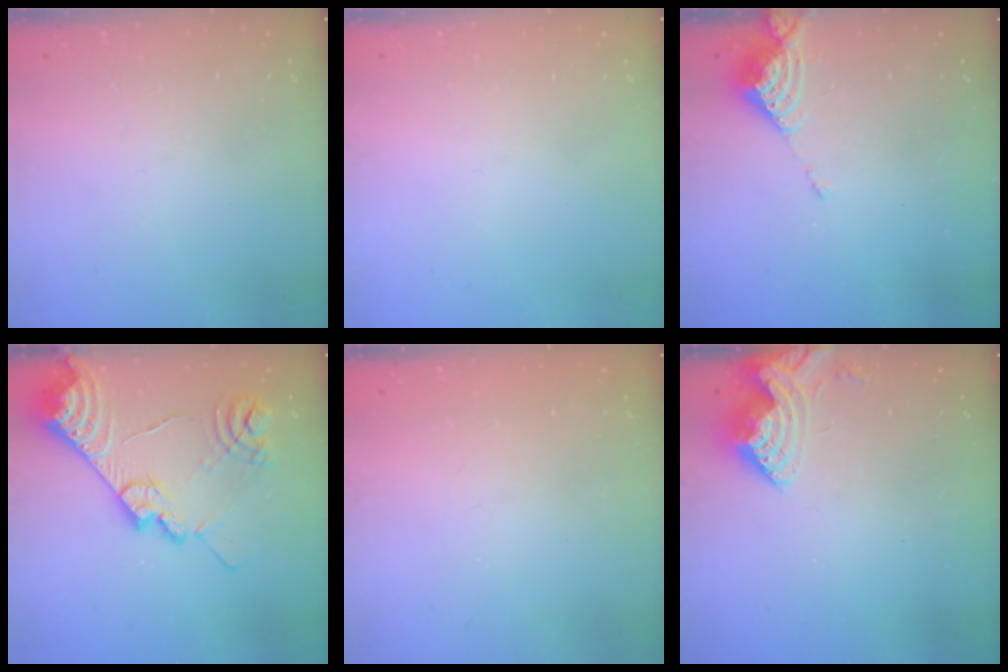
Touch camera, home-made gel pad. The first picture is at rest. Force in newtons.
{"total": 0.0}
{"total": 5.7, "press": 5.7, "slide": 0.6}
{"total": 19.2, "press": 19.1, "slide": 1.8}
{"total": 1.1, "press": 1.0, "slide": 0.1}
{"total": 8.9, "press": 8.8, "slide": 0.8}